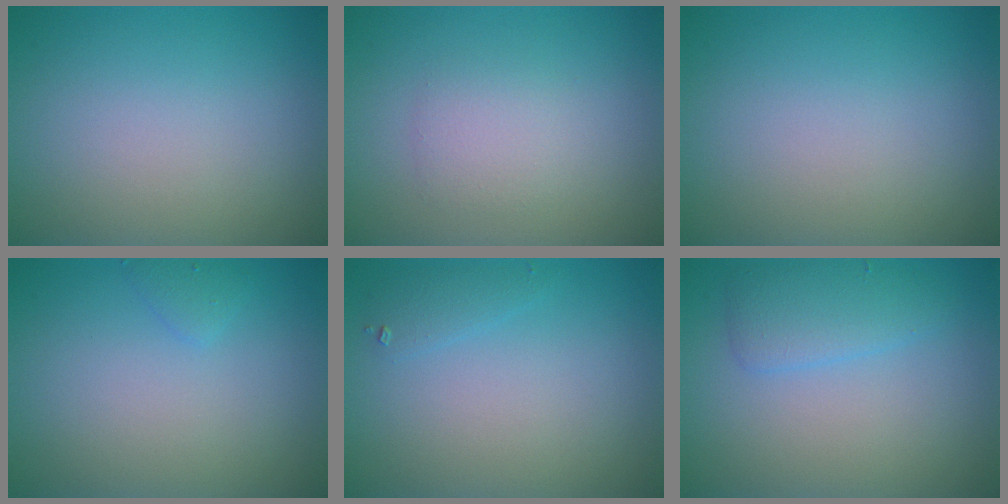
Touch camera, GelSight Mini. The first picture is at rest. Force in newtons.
{"total": 1.9, "press": 1.9, "slide": 0.1}
{"total": 0.0}
{"total": 0.9, "press": 0.9, "slide": 0.0}
{"total": 1.1, "press": 1.1, "slide": 0.1}
{"total": 2.6, "press": 2.6, "slide": 0.1}